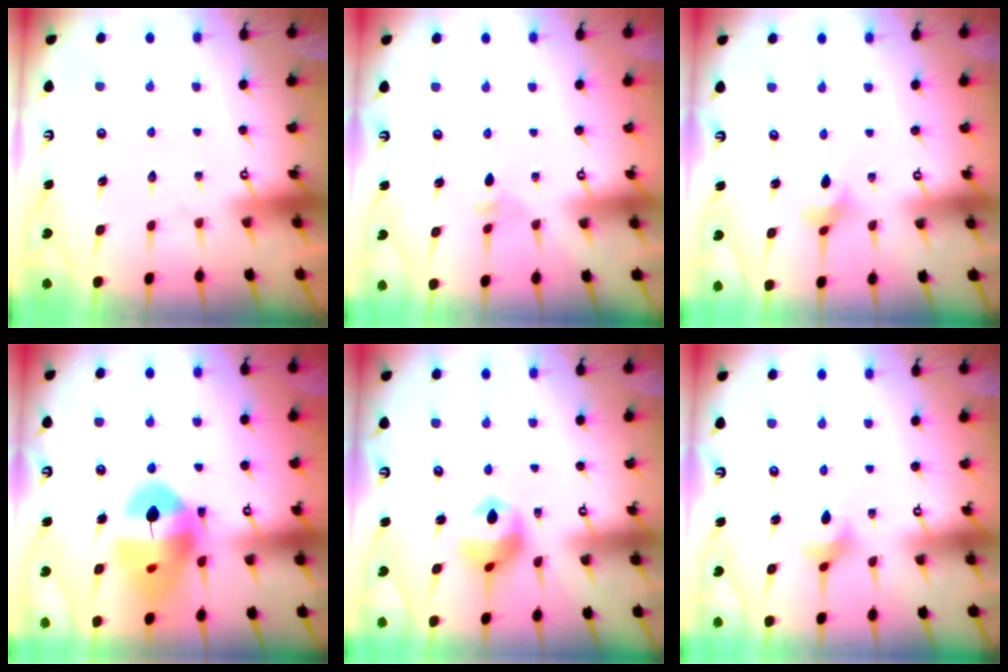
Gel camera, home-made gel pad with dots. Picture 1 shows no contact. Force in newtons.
{"total": 2.2, "press": 2.2, "slide": 0.5}
{"total": 2.2, "press": 2.1, "slide": 0.4}
{"total": 16.7, "press": 16.5, "slide": 2.4}
{"total": 10.2, "press": 10.1, "slide": 1.0}
{"total": 2.9, "press": 2.8, "slide": 0.8}